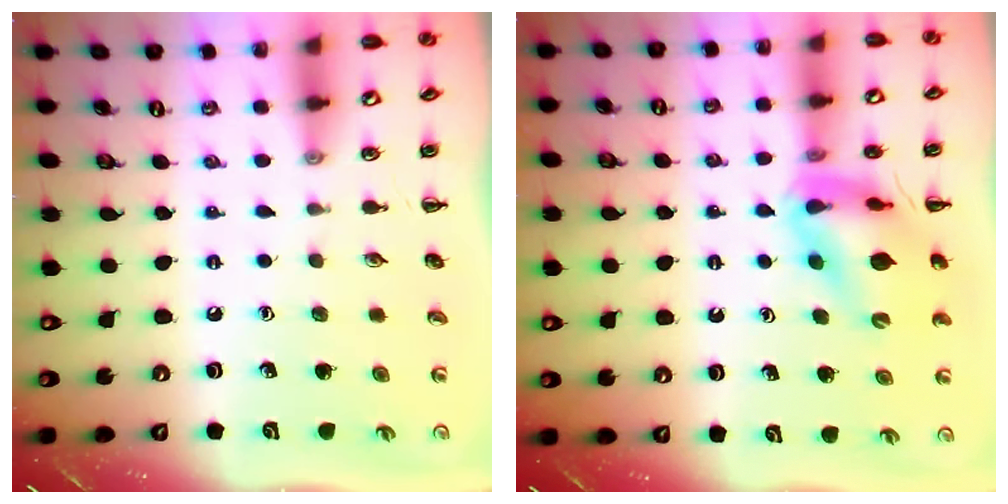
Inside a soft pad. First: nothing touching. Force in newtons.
{"total": 13.1, "press": 12.7, "slide": 3.0}